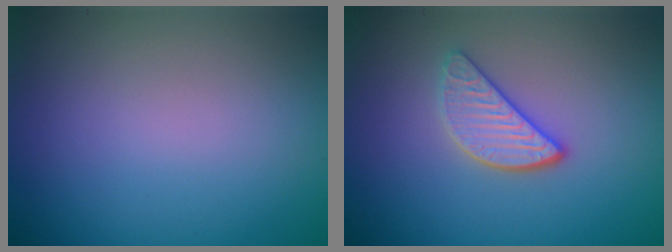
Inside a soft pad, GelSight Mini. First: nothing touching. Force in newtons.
{"total": 3.1, "press": 2.8, "slide": 1.4}